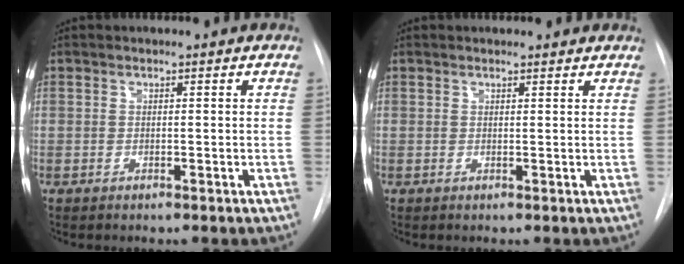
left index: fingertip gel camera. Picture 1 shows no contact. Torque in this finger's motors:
{"motor_torque": [0.41, -0.93, -0.42, 0.00]}